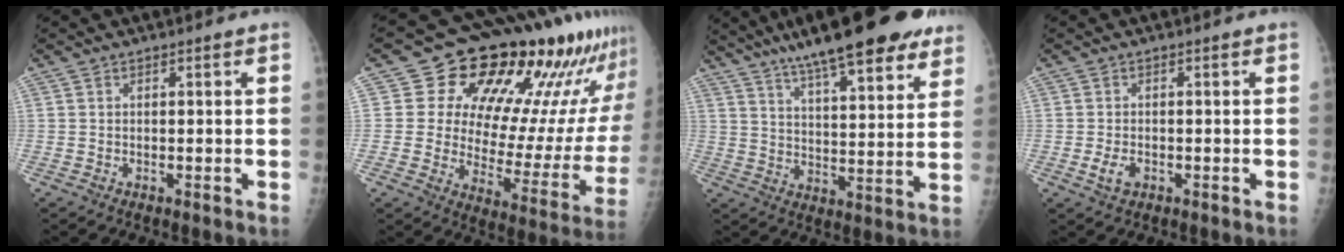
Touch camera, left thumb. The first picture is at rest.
{"total": 24.3, "force": [16.4, 10.8, 14.3], "torque": [-0.154, -0.072, 0.222]}
{"total": 23.1, "force": [16.3, 5.8, 15.3], "torque": [-0.211, -0.035, 0.239]}
{"total": 2.7, "force": [-0.8, 1.8, 1.8], "torque": [-0.033, 0.000, -0.012]}